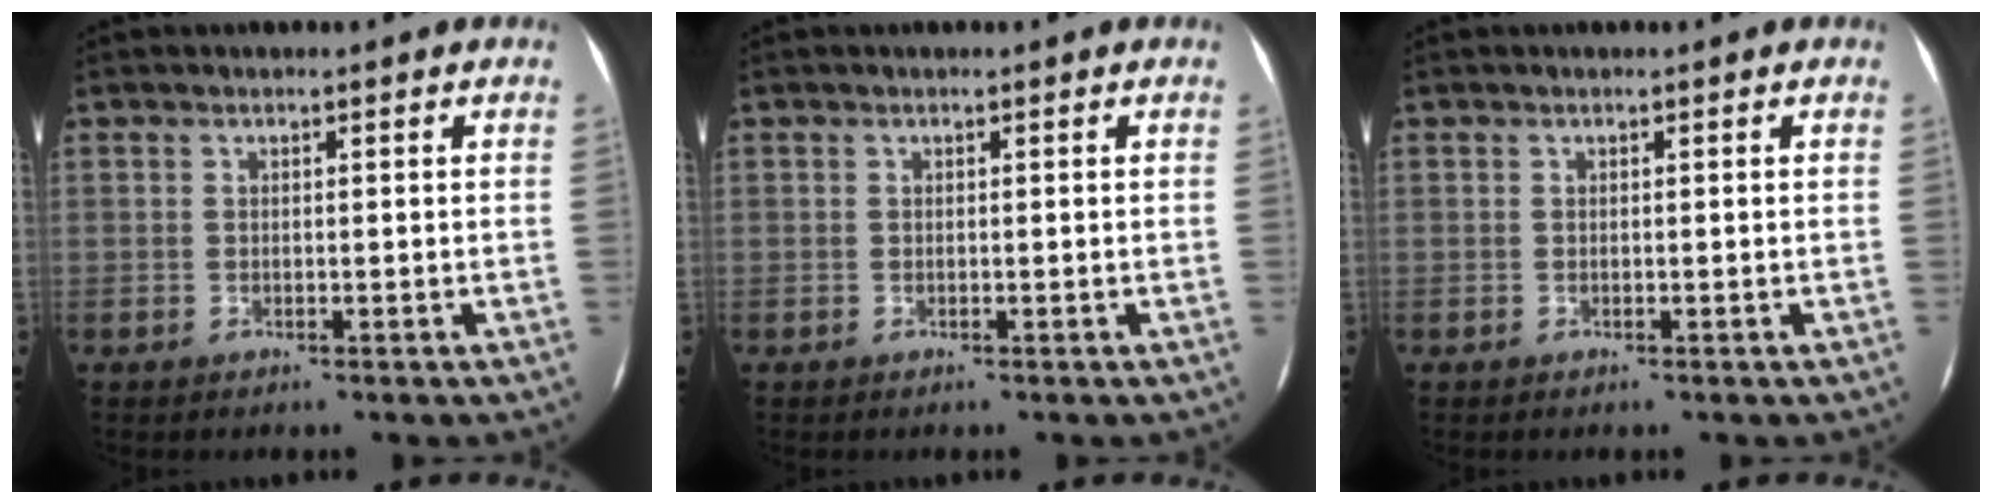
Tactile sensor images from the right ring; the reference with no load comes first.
{"total": 0.0}
{"total": 0.0}